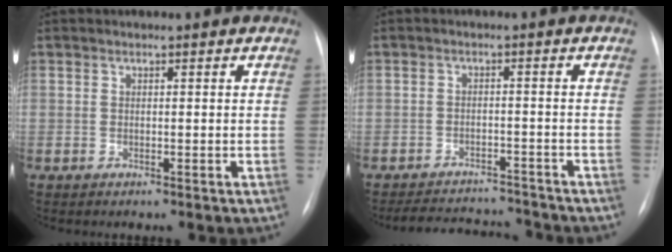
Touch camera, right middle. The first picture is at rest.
{"total": 9.2, "force": [-8.7, 2.4, 1.4], "torque": [-0.022, 0.008, -0.120]}